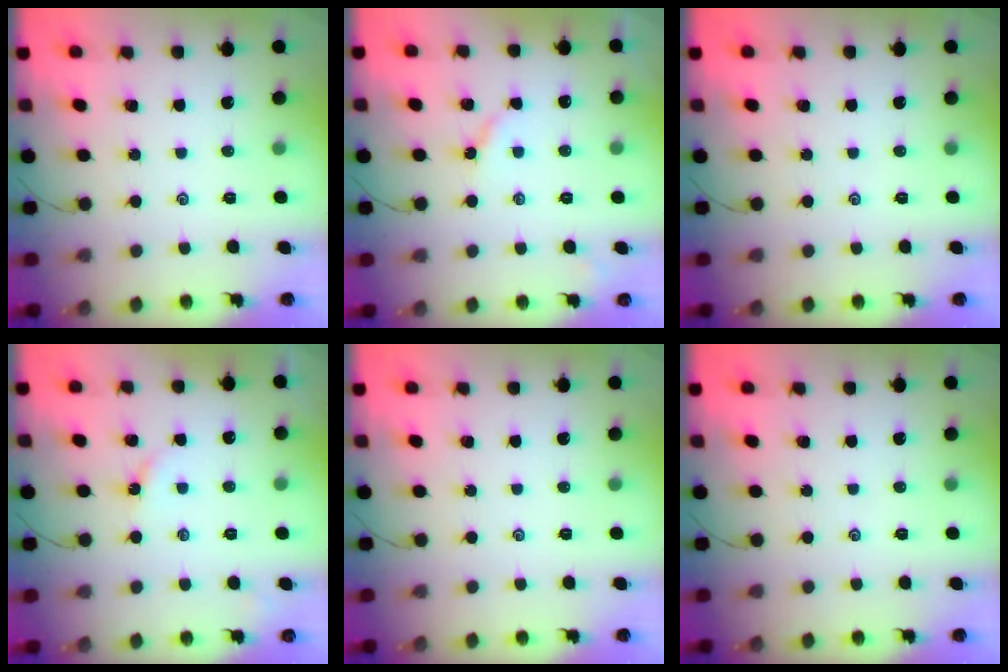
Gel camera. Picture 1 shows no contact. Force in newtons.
{"total": 3.3, "press": 3.2, "slide": 0.3}
{"total": 0.0}
{"total": 2.1, "press": 2.1, "slide": 0.3}
{"total": 0.0}
{"total": 0.0}